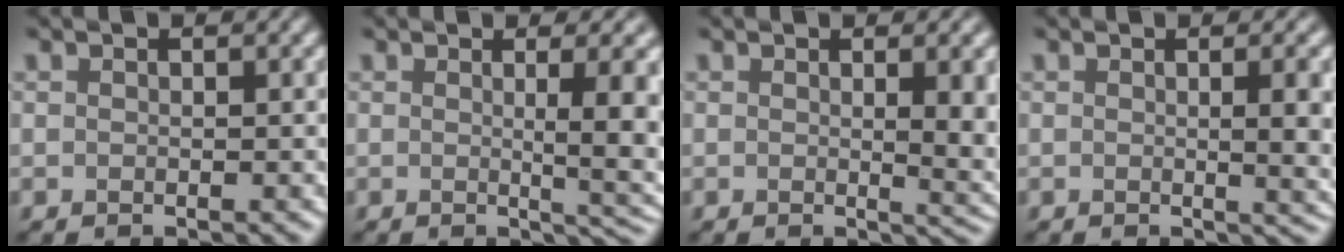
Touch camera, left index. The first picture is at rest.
{"total": 6.7, "force": [0.2, 2.0, 6.4], "torque": [-0.060, -0.006, 0.009]}
{"total": 5.5, "force": [0.5, 1.8, 5.2], "torque": [-0.051, -0.006, 0.010]}
{"total": 5.8, "force": [0.3, 2.1, 5.4], "torque": [-0.043, 0.001, 0.006]}